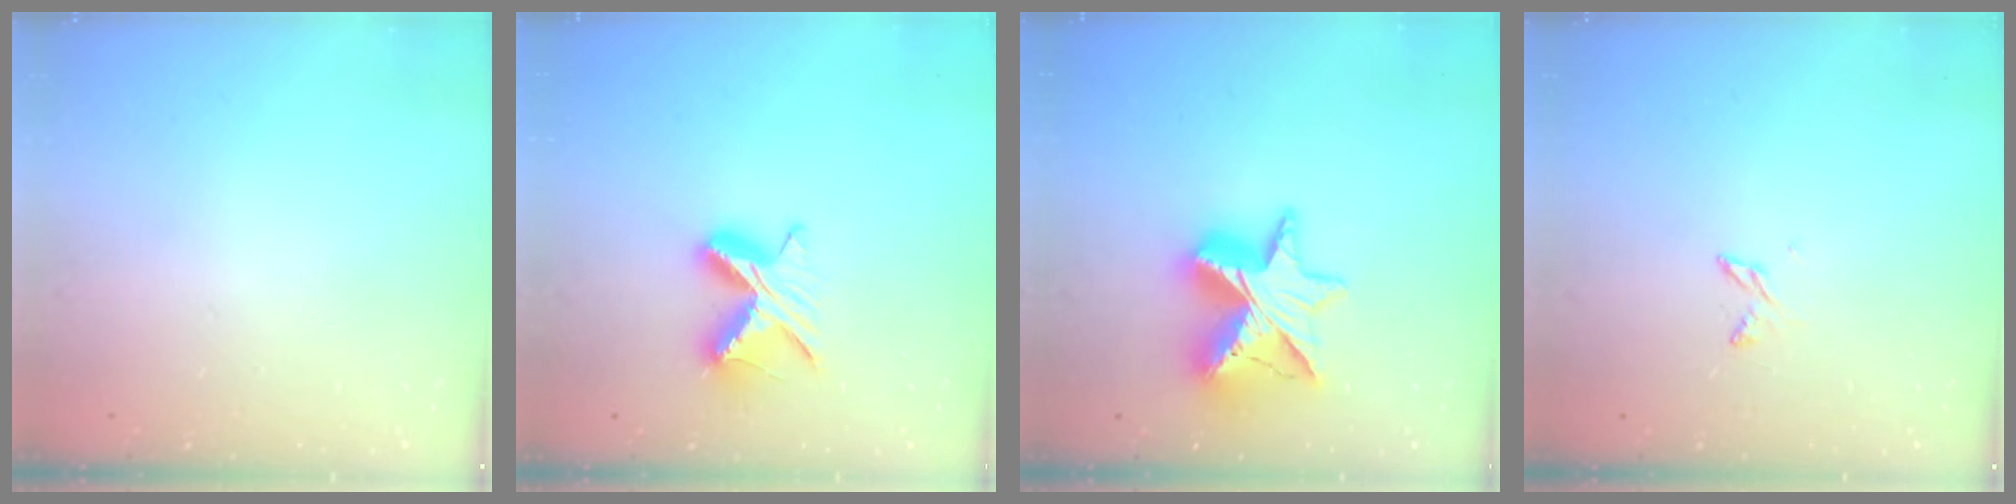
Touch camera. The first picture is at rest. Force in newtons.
{"total": 8.7, "press": 8.7, "slide": 0.6}
{"total": 14.6, "press": 14.6, "slide": 1.3}
{"total": 2.7, "press": 2.7, "slide": 0.4}